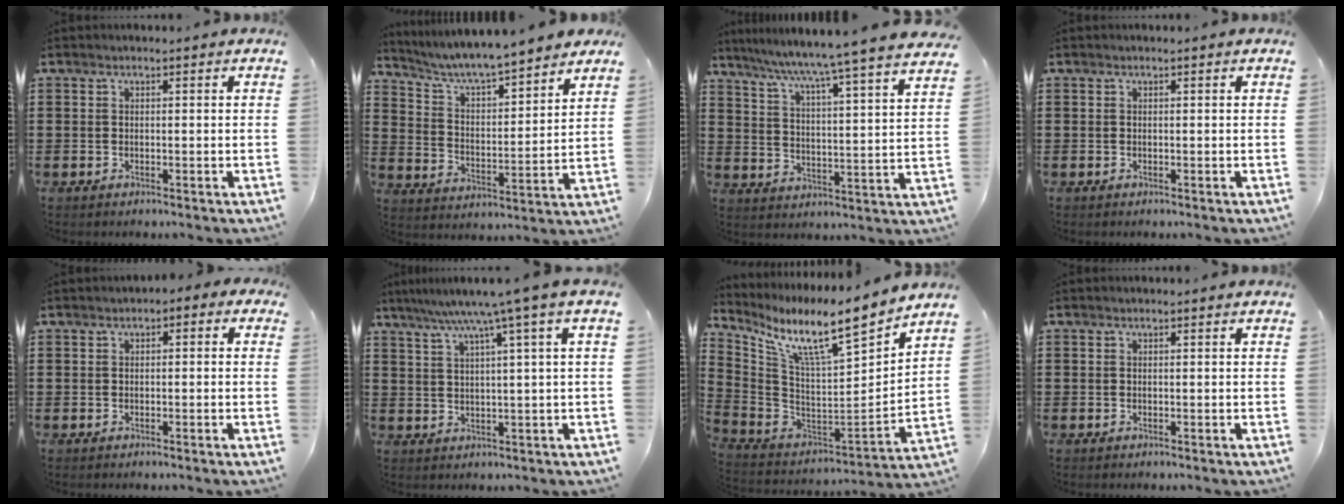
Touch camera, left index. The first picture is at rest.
{"total": 5.4, "force": [5.0, 0.2, 1.8], "torque": [-0.058, -0.038, 0.081]}
{"total": 6.0, "force": [5.1, -1.6, 2.6], "torque": [-0.073, -0.052, 0.075]}
{"total": 0.0}
{"total": 0.9, "force": [-0.4, 0.6, 0.6], "torque": [-0.013, 0.003, -0.009]}
{"total": 7.1, "force": [4.2, -1.0, 5.6], "torque": [-0.120, -0.015, 0.066]}
{"total": 11.8, "force": [8.7, 1.6, 7.9], "torque": [-0.167, -0.067, 0.139]}
{"total": 0.0}